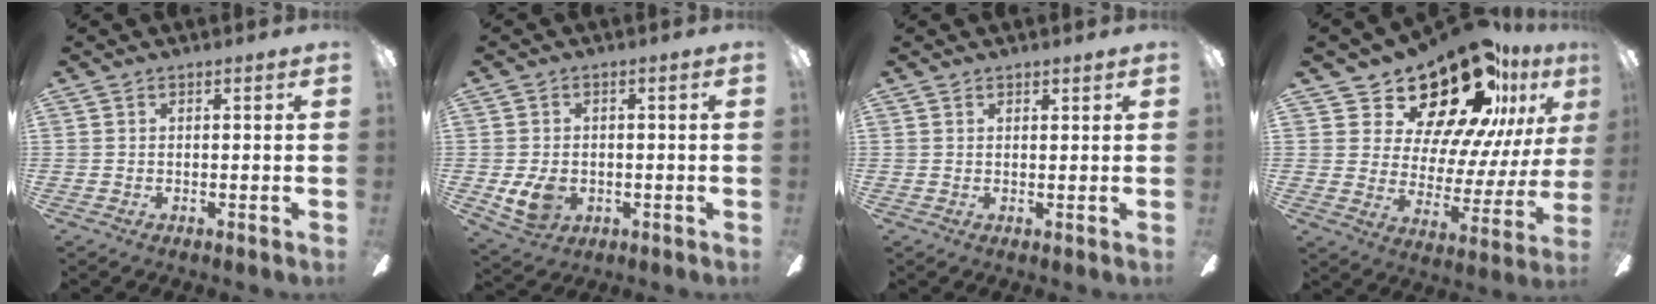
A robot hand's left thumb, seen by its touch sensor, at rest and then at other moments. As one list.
[{"total": 6.3, "force": [-1.1, 4.9, 3.8], "torque": [-0.074, 0.001, -0.021]}, {"total": 1.1, "force": [1.1, 0.3, 0.2], "torque": [0.004, -0.003, 0.019]}, {"total": 23.1, "force": [17.9, 8.9, 11.6], "torque": [-0.180, -0.125, 0.310]}]